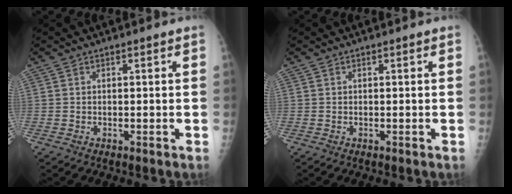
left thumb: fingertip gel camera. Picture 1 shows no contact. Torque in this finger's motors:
{"motor_torque": [0.00, 0.01, -0.03, -0.03, 0.00]}